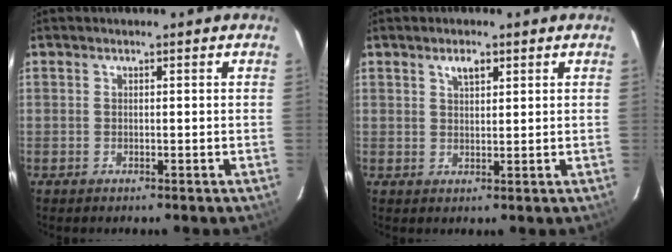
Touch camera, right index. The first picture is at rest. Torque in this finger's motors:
{"motor_torque": [0.01, 0.00, 0.05, 0.03]}